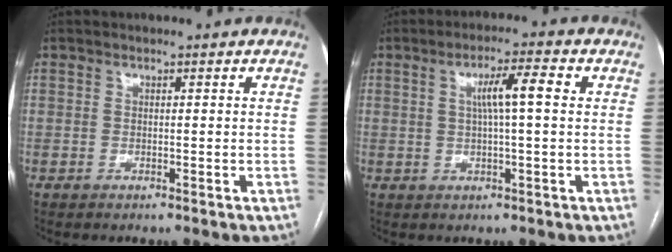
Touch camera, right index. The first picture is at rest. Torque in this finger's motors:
{"motor_torque": [0.24, 0.07, 0.14, 0.09]}